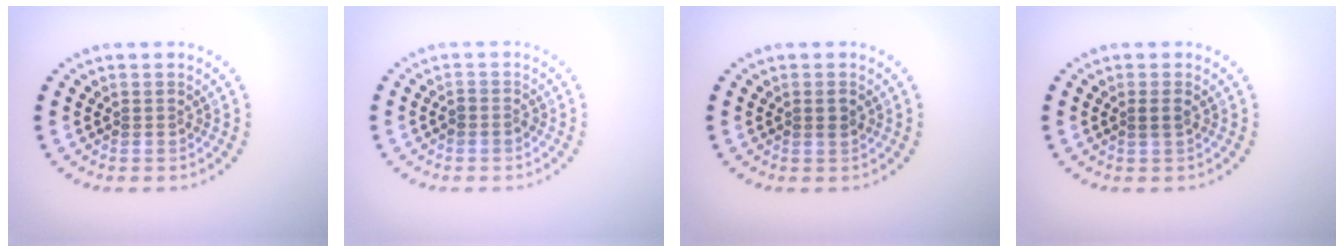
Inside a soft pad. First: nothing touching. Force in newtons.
{"total": 0.9, "press": 0.8, "slide": 0.4}
{"total": 1.0, "press": 1.0, "slide": 0.1}
{"total": 1.0, "press": 0.9, "slide": 0.4}